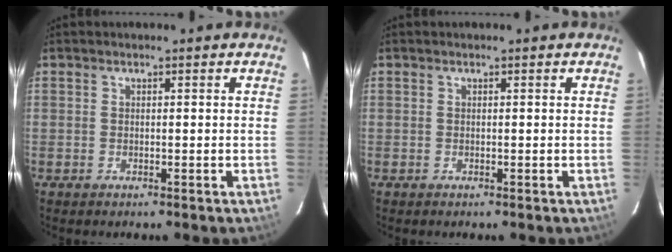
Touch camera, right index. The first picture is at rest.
{"total": 0.0}